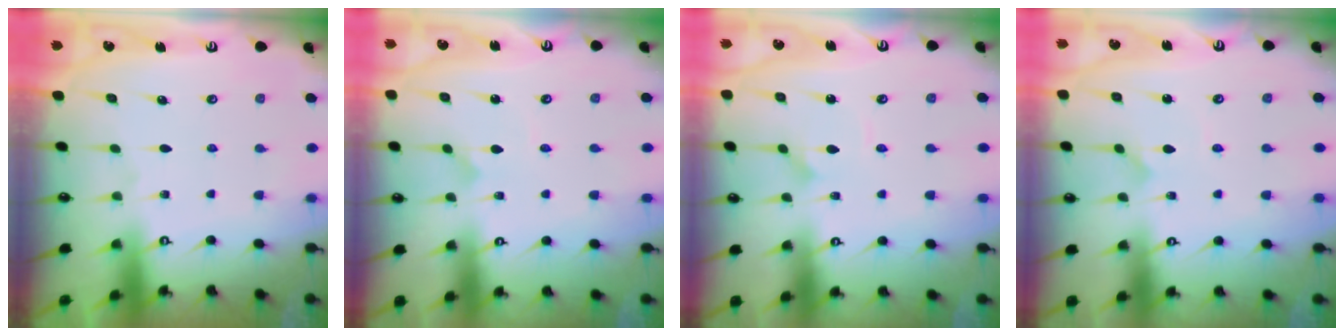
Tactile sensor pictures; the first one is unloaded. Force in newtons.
{"total": 1.0, "press": 1.0, "slide": 0.0}
{"total": 1.8, "press": 1.8, "slide": 0.0}
{"total": 1.8, "press": 1.8, "slide": 0.1}